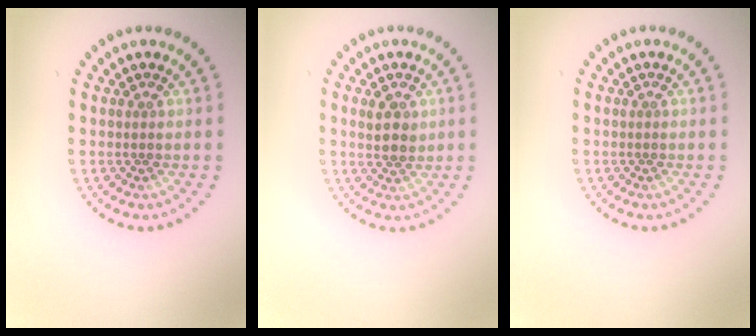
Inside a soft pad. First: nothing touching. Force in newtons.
{"total": 2.4, "press": 2.2, "slide": 0.8}
{"total": 0.0}